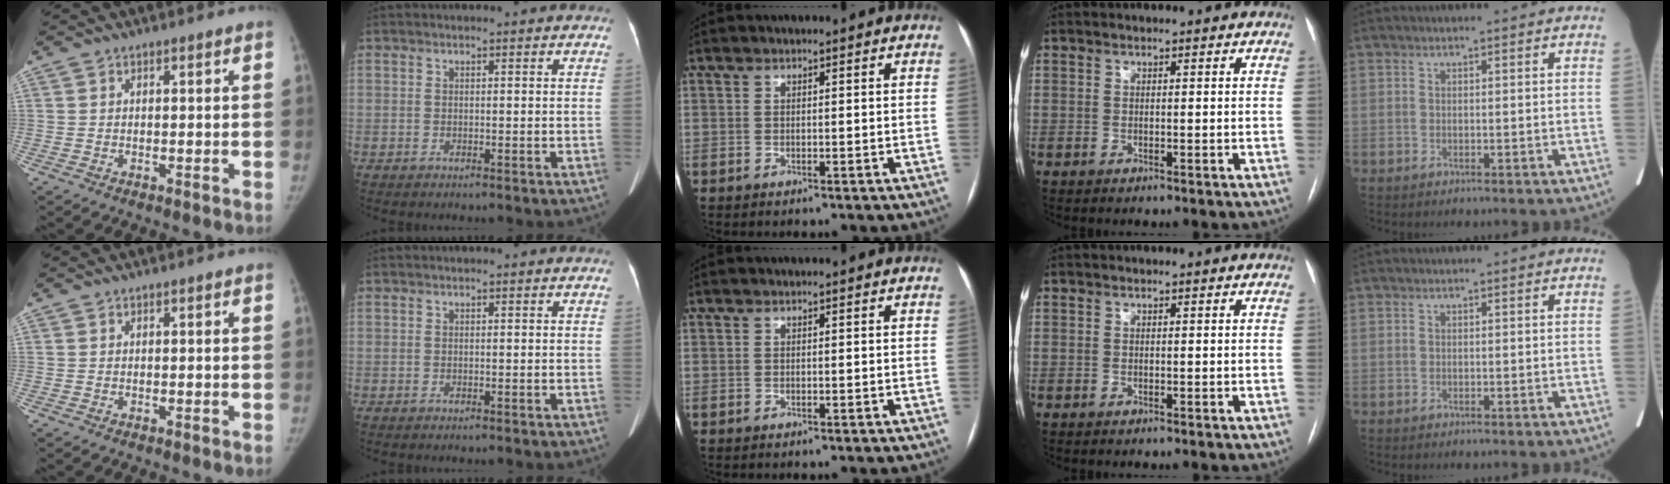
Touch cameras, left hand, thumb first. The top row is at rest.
{}